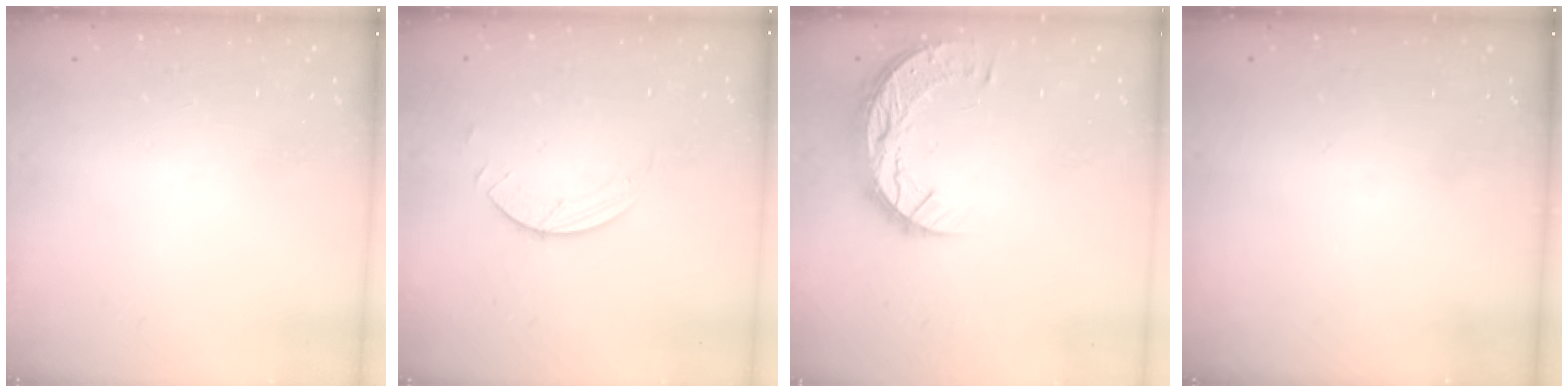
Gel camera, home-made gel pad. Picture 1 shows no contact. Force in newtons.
{"total": 2.0, "press": 2.0, "slide": 0.2}
{"total": 10.3, "press": 10.2, "slide": 0.7}
{"total": 0.0}